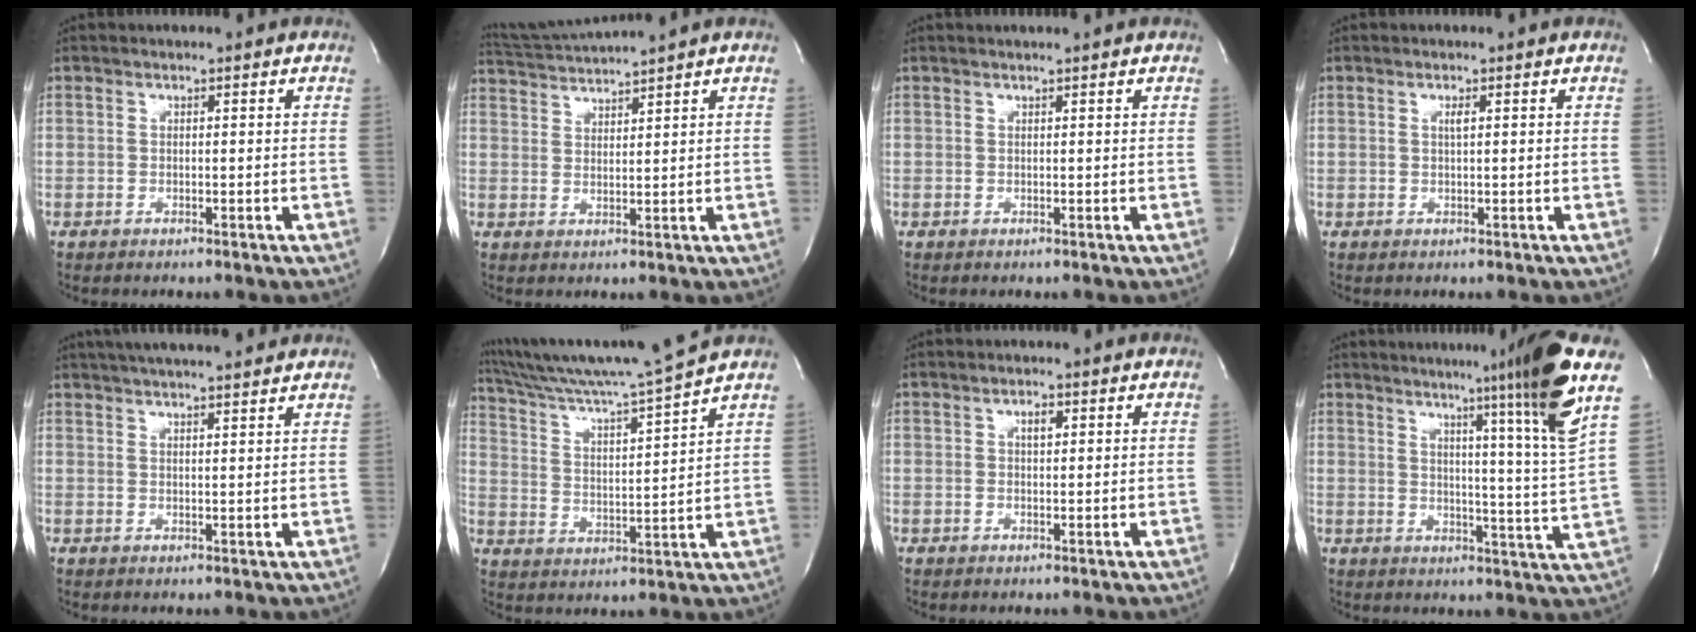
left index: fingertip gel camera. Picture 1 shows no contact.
{"total": 6.0, "force": [5.6, -1.9, 1.2], "torque": [-0.030, 0.003, 0.107]}
{"total": 1.1, "force": [1.0, -0.3, 0.4], "torque": [-0.018, 0.000, 0.016]}
{"total": 0.8, "force": [0.1, 0.0, 0.8], "torque": [-0.023, -0.004, 0.002]}
{"total": 13.0, "force": [11.4, 1.1, 6.1], "torque": [-0.107, 0.025, 0.156]}
{"total": 14.8, "force": [13.3, -2.7, 6.0], "torque": [-0.116, -0.025, 0.215]}
{"total": 1.4, "force": [0.4, 0.5, 1.2], "torque": [-0.025, -0.004, 0.005]}
{"total": 14.8, "force": [9.1, -4.2, 10.8], "torque": [-0.153, -0.053, 0.109]}